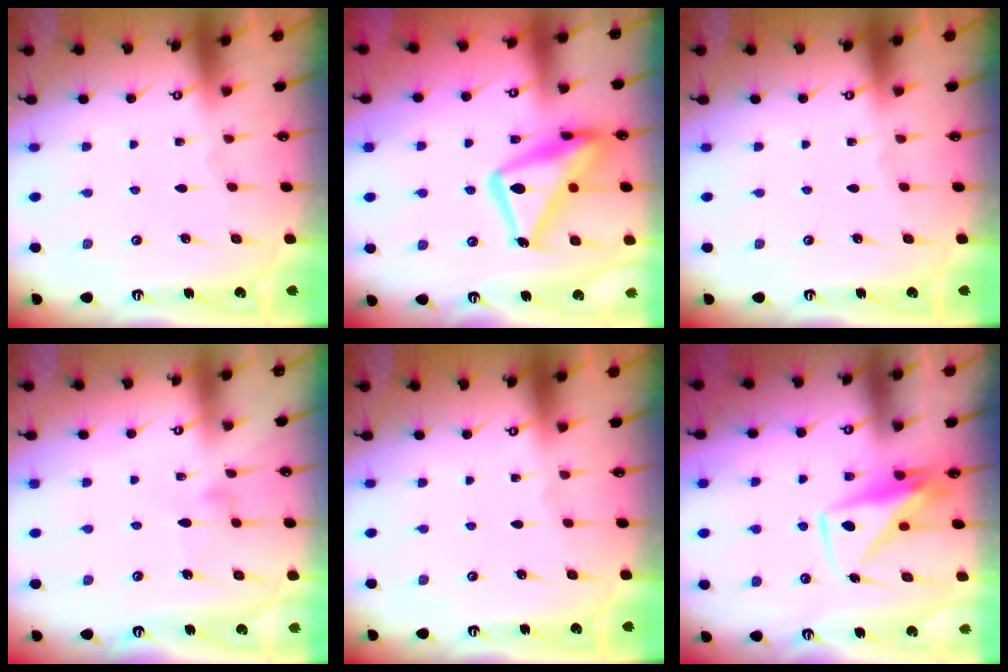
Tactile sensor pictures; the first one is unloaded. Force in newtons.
{"total": 19.2, "press": 19.2, "slide": 1.8}
{"total": 0.0}
{"total": 5.6, "press": 5.6, "slide": 0.2}
{"total": 0.0}
{"total": 9.1, "press": 9.1, "slide": 0.8}